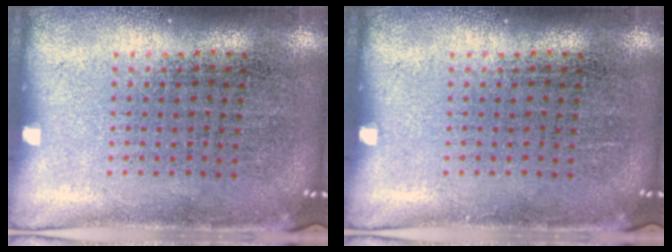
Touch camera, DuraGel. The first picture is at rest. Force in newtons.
{"total": 0.0}